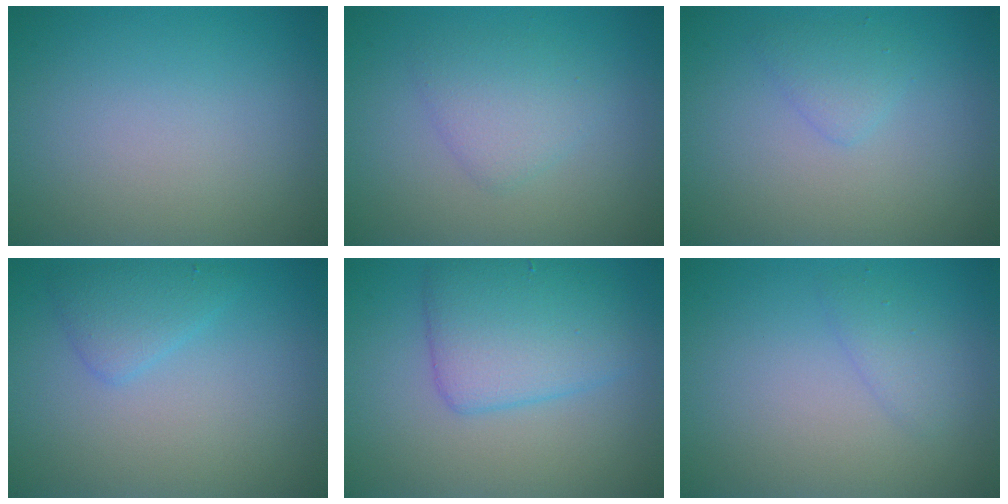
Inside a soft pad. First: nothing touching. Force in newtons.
{"total": 2.4, "press": 2.4, "slide": 0.1}
{"total": 1.4, "press": 1.4, "slide": 0.1}
{"total": 2.0, "press": 2.0, "slide": 0.1}
{"total": 4.9, "press": 4.9, "slide": 0.2}
{"total": 1.3, "press": 1.3, "slide": 0.1}